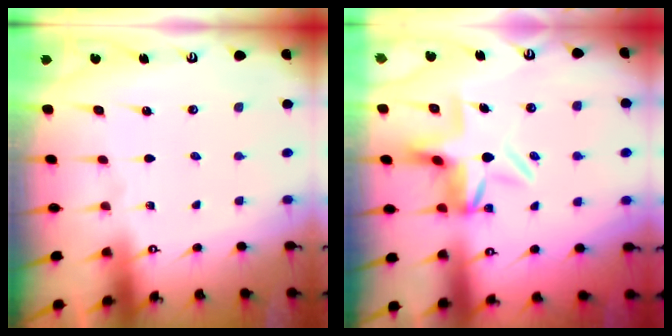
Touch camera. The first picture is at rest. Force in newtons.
{"total": 7.3, "press": 6.9, "slide": 2.4}